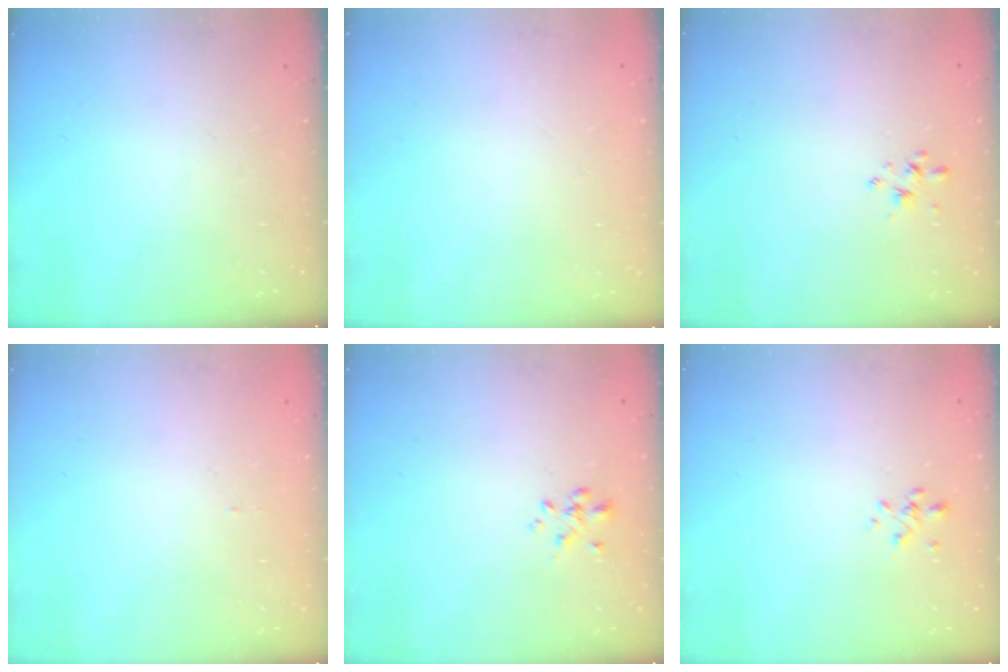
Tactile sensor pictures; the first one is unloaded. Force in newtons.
{"total": 1.8, "press": 1.8, "slide": 0.2}
{"total": 2.4, "press": 2.3, "slide": 0.8}
{"total": 1.0, "press": 1.0, "slide": 0.1}
{"total": 0.6, "press": 0.5, "slide": 0.3}
{"total": 0.0}